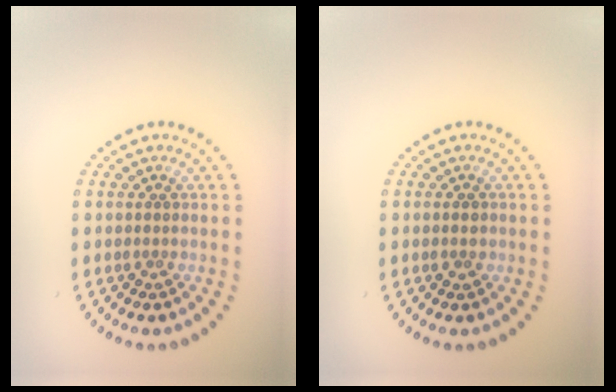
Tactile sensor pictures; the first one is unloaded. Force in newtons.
{"total": 1.3, "press": 1.3, "slide": 0.1}